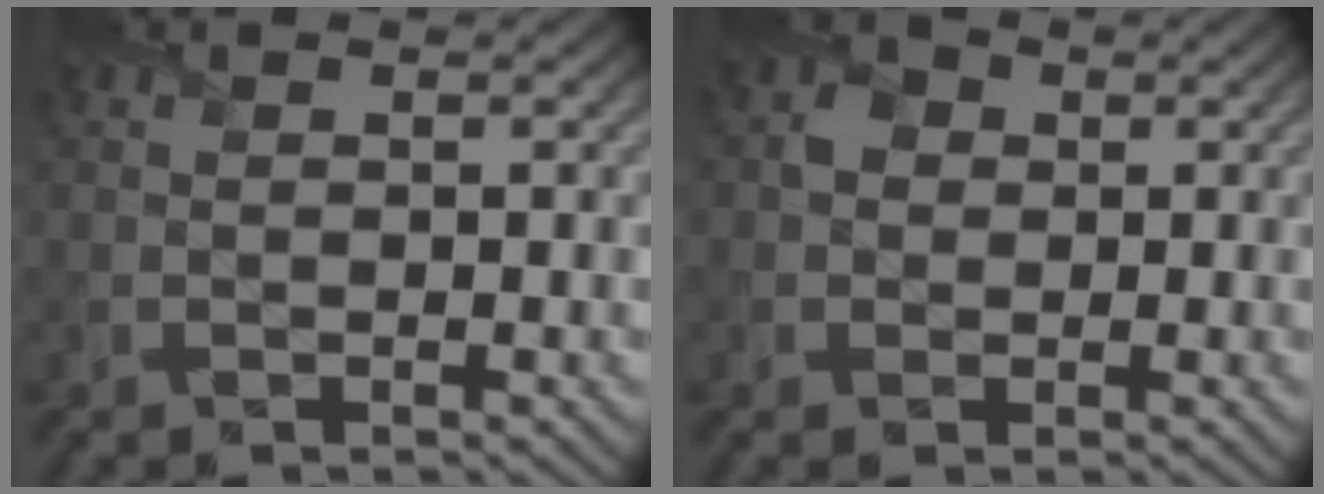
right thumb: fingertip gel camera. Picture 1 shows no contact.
{"total": 2.3, "force": [0.1, 2.2, 0.7], "torque": [-0.015, 0.001, -0.007]}